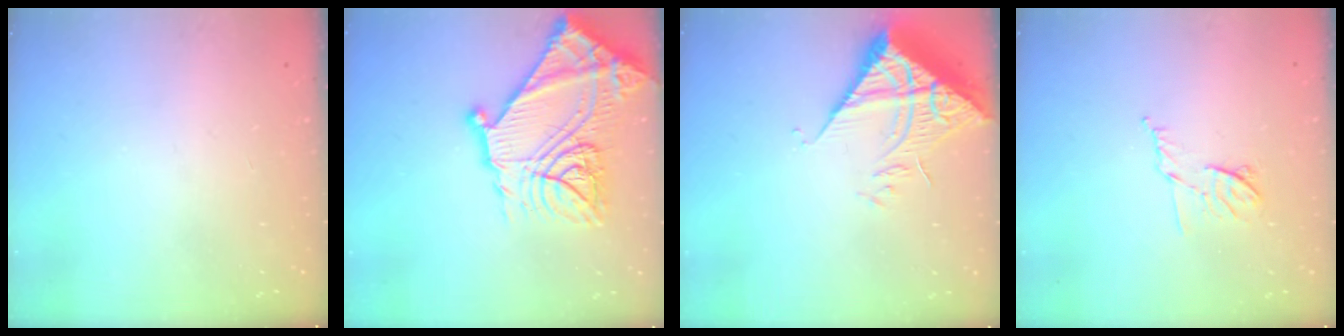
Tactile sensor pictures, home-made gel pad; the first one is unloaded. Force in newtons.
{"total": 28.8, "press": 28.7, "slide": 2.7}
{"total": 9.3, "press": 9.2, "slide": 1.2}
{"total": 7.4, "press": 7.3, "slide": 1.2}